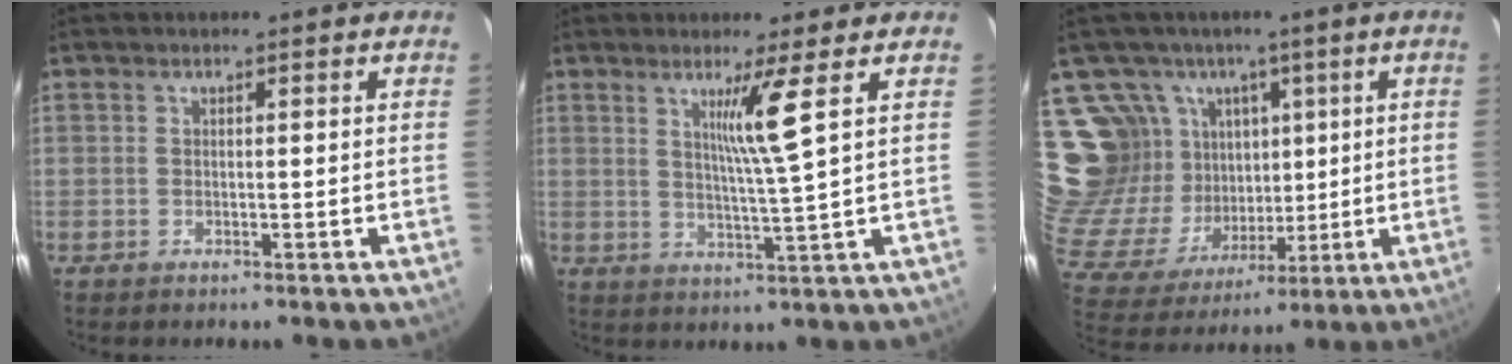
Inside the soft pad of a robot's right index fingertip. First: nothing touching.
{"total": 5.7, "force": [2.4, -2.1, 4.8], "torque": [-0.087, -0.019, 0.046]}
{"total": 22.8, "force": [8.4, 18.6, 10.1], "torque": [-0.257, 0.066, 0.185]}